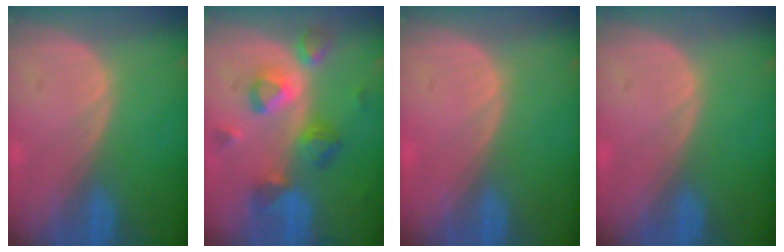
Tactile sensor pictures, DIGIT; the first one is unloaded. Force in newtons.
{"total": 8.7, "press": 8.0, "slide": 3.5}
{"total": 0.6, "press": 0.0, "slide": 0.6}
{"total": 0.0}